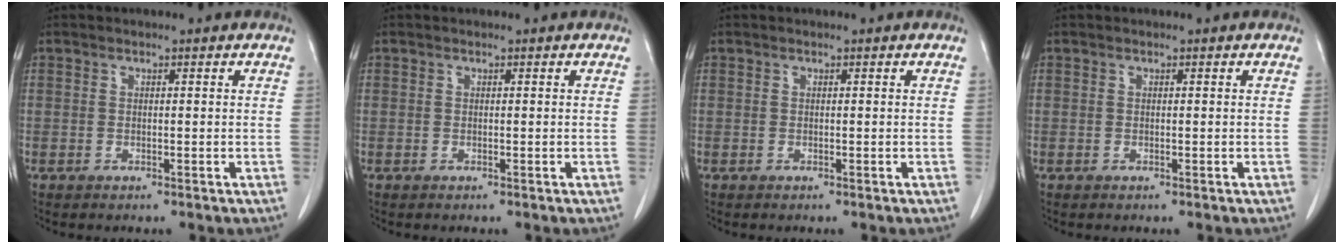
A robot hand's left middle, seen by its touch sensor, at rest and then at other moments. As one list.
[{"total": 0.0}, {"total": 0.0}, {"total": 0.0}]